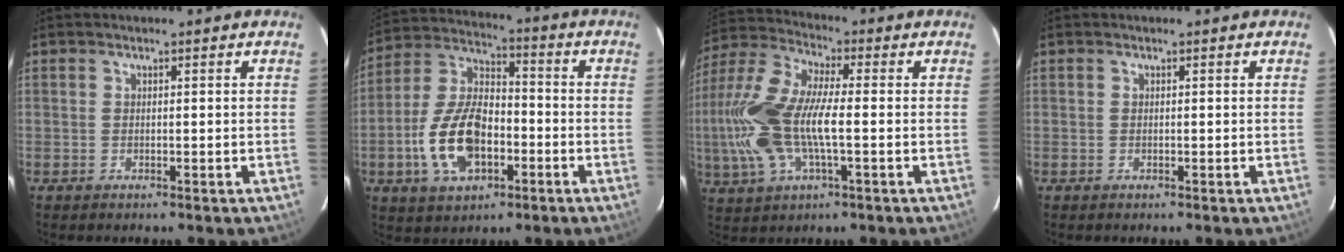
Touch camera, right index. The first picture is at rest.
{"total": 15.4, "force": [-4.9, 8.7, 11.7], "torque": [-0.243, 0.013, -0.081]}
{"total": 18.4, "force": [-2.1, 7.3, 16.7], "torque": [-0.352, 0.001, -0.044]}
{"total": 0.0}